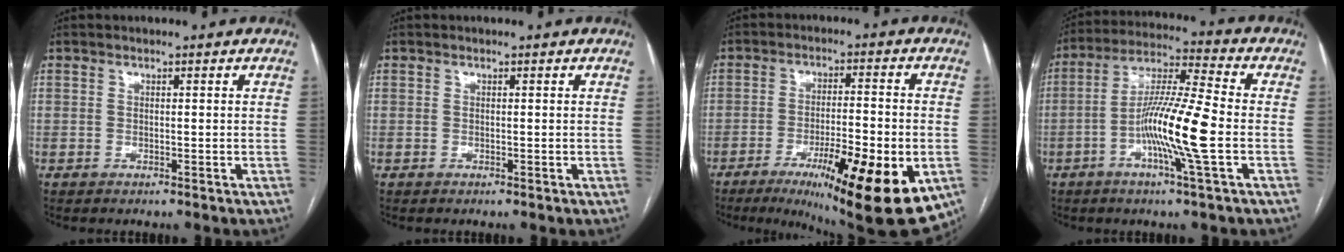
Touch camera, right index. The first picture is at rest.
{"total": 0.0}
{"total": 19.9, "force": [-8.7, 3.3, 17.6], "torque": [-0.193, -0.025, -0.123]}
{"total": 12.9, "force": [-3.4, -0.4, 12.4], "torque": [-0.237, -0.002, -0.071]}